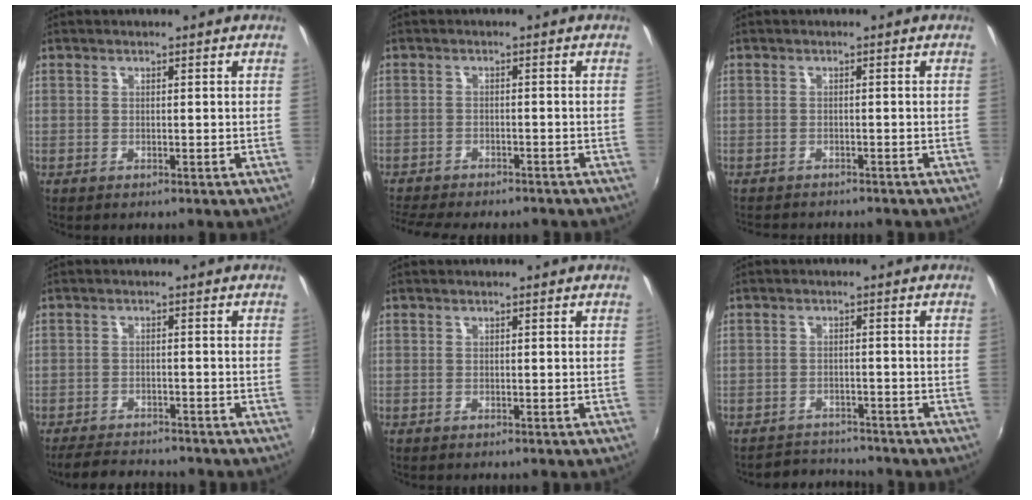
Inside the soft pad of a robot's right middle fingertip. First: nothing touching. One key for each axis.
{"total": 10.5, "fx": -9.3, "fy": 2.5, "fz": 4.2, "tx": -0.104, "ty": -0.025, "tz": -0.144}
{"total": 4.6, "fx": -4.3, "fy": 1.0, "fz": 1.4, "tx": -0.036, "ty": -0.016, "tz": -0.065}
{"total": 7.5, "fx": -6.8, "fy": 2.0, "fz": 2.3, "tx": -0.069, "ty": -0.010, "tz": -0.107}
{"total": 0.0}
{"total": 4.6, "fx": -4.4, "fy": 1.1, "fz": -0.4, "tx": -0.008, "ty": 0.008, "tz": -0.075}